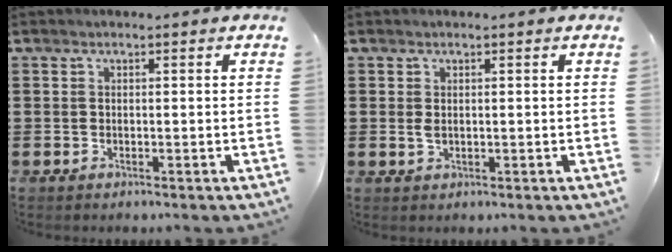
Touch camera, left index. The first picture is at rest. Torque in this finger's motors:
{"motor_torque": [0.46, 0.50, 0.18, 0.05]}